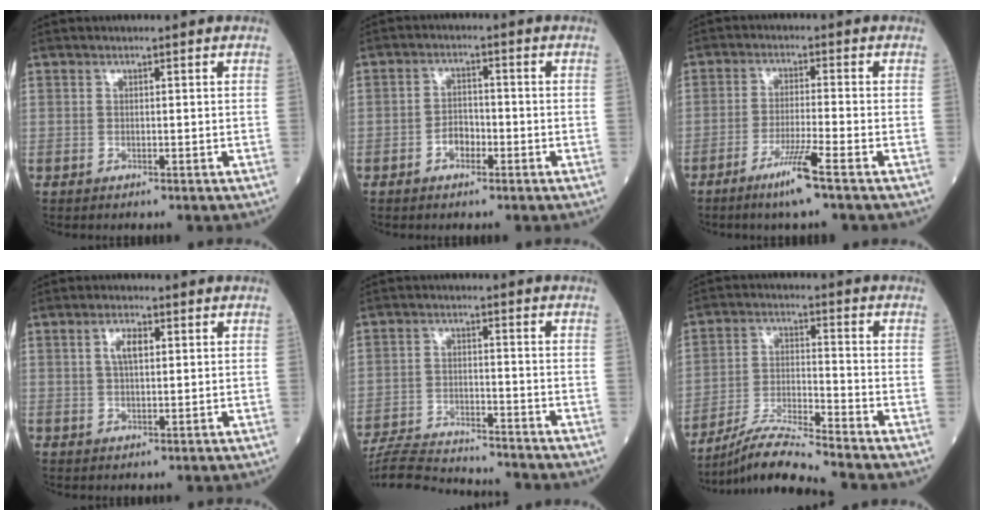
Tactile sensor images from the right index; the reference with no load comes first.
{"total": 3.0, "force": [-1.4, 1.9, 1.9], "torque": [-0.027, 0.008, -0.027]}
{"total": 5.9, "force": [-3.7, -0.9, 4.5], "torque": [-0.083, -0.013, -0.074]}
{"total": 3.3, "force": [1.1, 1.2, 2.8], "torque": [-0.058, 0.005, 0.022]}
{"total": 14.0, "force": [-13.5, 1.0, 3.7], "torque": [-0.067, -0.001, -0.210]}
{"total": 8.7, "force": [-8.0, -1.7, 3.2], "torque": [-0.066, -0.014, -0.147]}